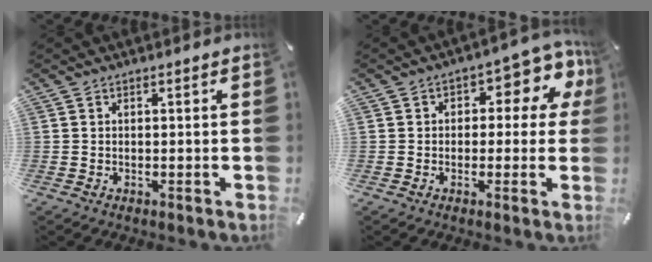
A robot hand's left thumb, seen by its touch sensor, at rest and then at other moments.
{"total": 8.8, "force": [2.5, 5.4, 6.6], "torque": [-0.078, -0.013, 0.037]}